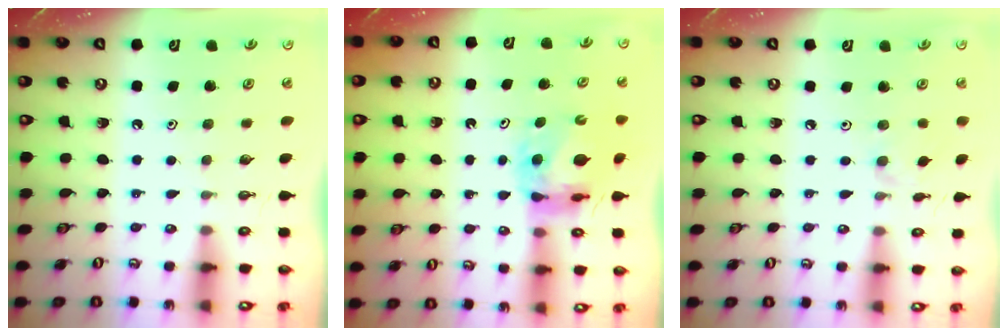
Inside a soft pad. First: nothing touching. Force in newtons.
{"total": 10.6, "press": 10.5, "slide": 1.3}
{"total": 1.4, "press": 1.4, "slide": 0.4}